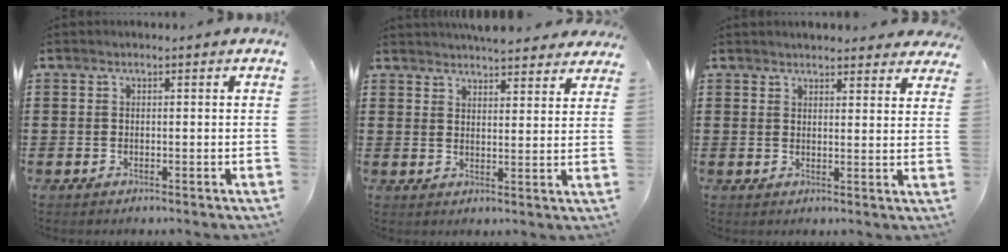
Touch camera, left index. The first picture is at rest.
{"total": 4.7, "force": [4.6, 0.4, 0.9], "torque": [-0.023, -0.018, 0.084]}
{"total": 3.0, "force": [2.9, 0.1, 0.3], "torque": [-0.013, -0.006, 0.055]}